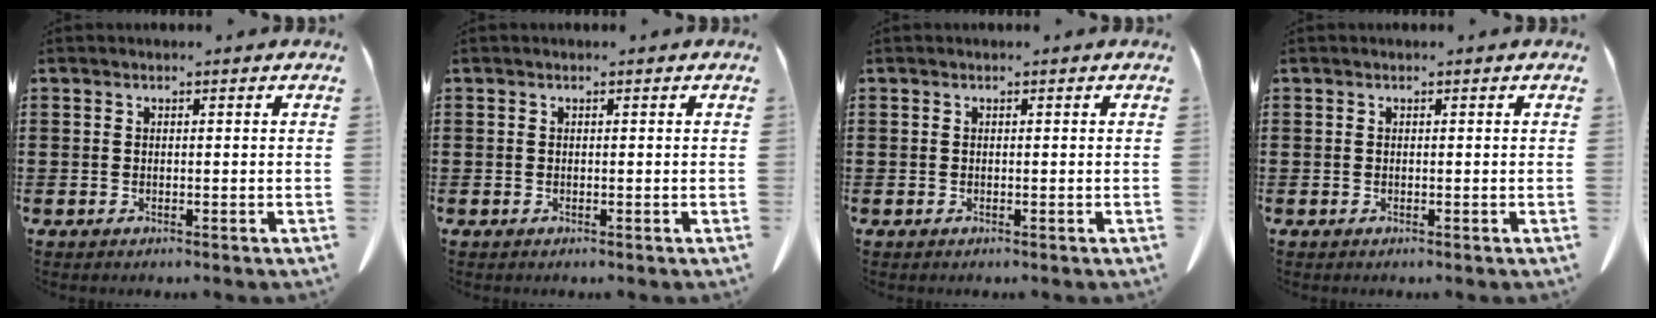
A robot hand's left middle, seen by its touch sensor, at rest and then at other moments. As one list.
[{"total": 0.0}, {"total": 0.0}, {"total": 0.0}]